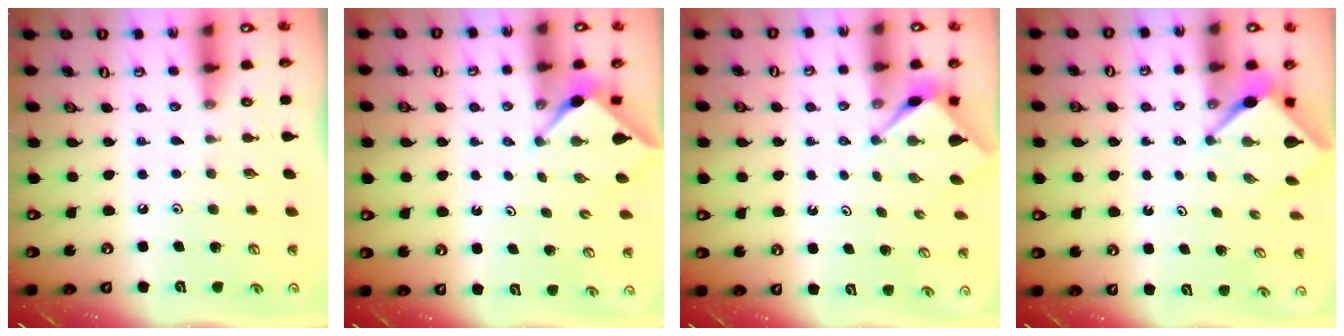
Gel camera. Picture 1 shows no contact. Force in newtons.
{"total": 3.1, "press": 3.1, "slide": 0.3}
{"total": 3.0, "press": 3.0, "slide": 0.2}
{"total": 3.0, "press": 3.0, "slide": 0.2}